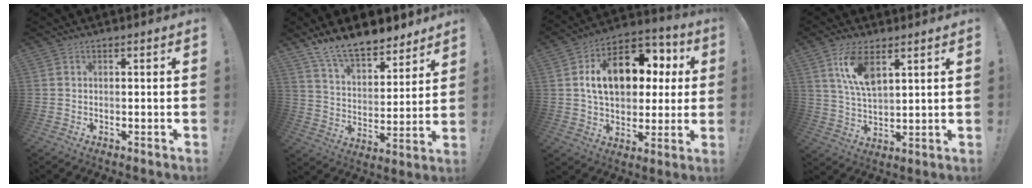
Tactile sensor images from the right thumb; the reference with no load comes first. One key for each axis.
{"total": 13.7, "fx": 11.5, "fy": 5.5, "fz": 5.1, "tx": -0.101, "ty": -0.084, "tz": 0.212}
{"total": 18.3, "fx": 4.5, "fy": 12.2, "fz": 12.8, "tx": -0.187, "ty": -0.004, "tz": 0.082}
{"total": 10.9, "fx": 5.9, "fy": 4.9, "fz": 7.8, "tx": -0.159, "ty": -0.019, "tz": 0.105}